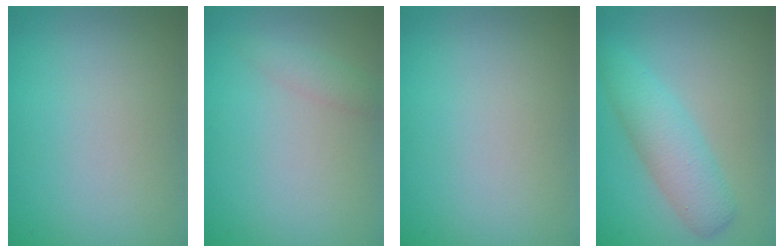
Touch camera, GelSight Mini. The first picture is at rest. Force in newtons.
{"total": 1.3, "press": 1.3, "slide": 0.0}
{"total": 0.0}
{"total": 4.0, "press": 4.0, "slide": 0.0}